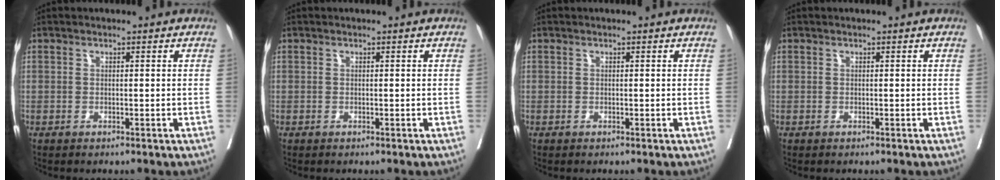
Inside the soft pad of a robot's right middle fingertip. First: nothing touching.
{"total": 0.0}
{"total": 0.0}
{"total": 0.0}